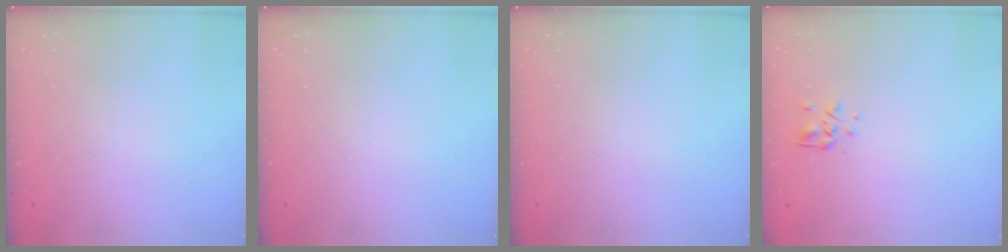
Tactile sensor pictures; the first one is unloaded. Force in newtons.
{"total": 0.0}
{"total": 0.0}
{"total": 2.5, "press": 2.3, "slide": 1.0}